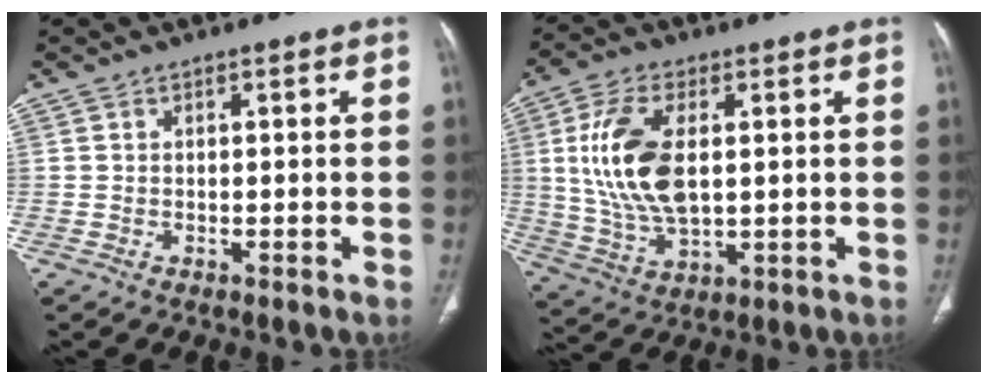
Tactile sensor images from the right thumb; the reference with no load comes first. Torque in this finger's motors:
{"motor_torque": [-0.70, 1.33, 1.12, 1.08, 0.32]}